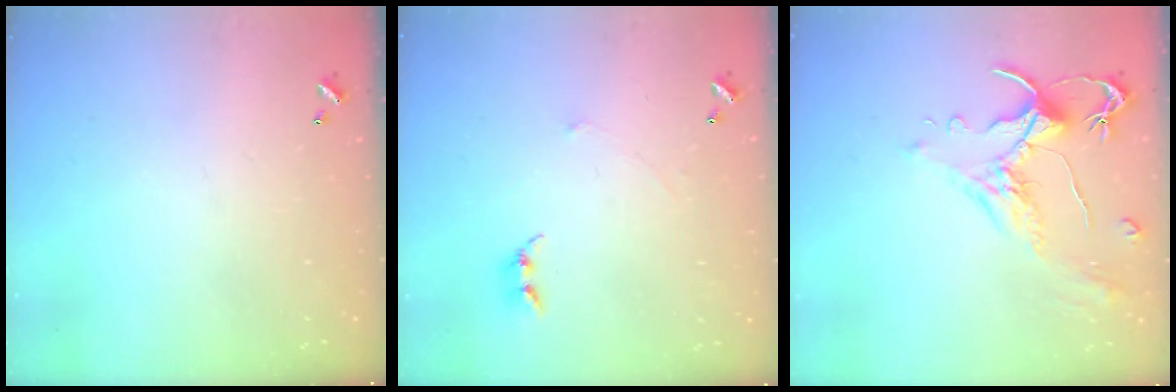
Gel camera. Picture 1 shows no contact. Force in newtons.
{"total": 1.1, "press": 1.1, "slide": 0.3}
{"total": 1.8, "press": 1.3, "slide": 1.3}